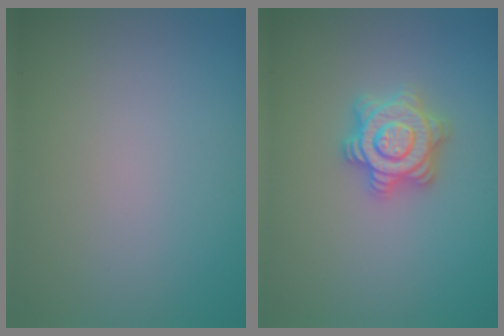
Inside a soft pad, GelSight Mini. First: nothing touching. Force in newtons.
{"total": 4.6, "press": 4.6, "slide": 0.6}